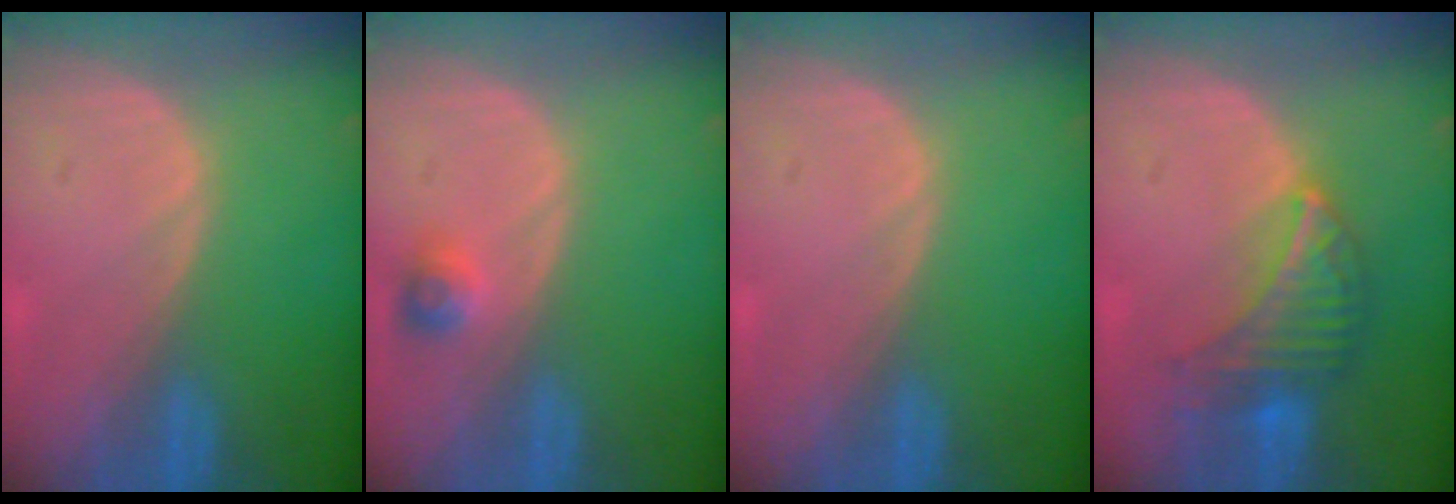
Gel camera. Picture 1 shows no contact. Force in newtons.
{"total": 2.2, "press": 2.2, "slide": 0.2}
{"total": 0.0}
{"total": 6.7, "press": 6.5, "slide": 1.5}